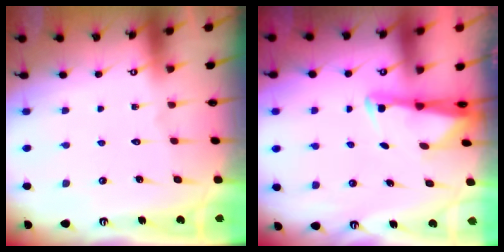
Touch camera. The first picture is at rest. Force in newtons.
{"total": 2.7, "press": 2.7, "slide": 0.5}